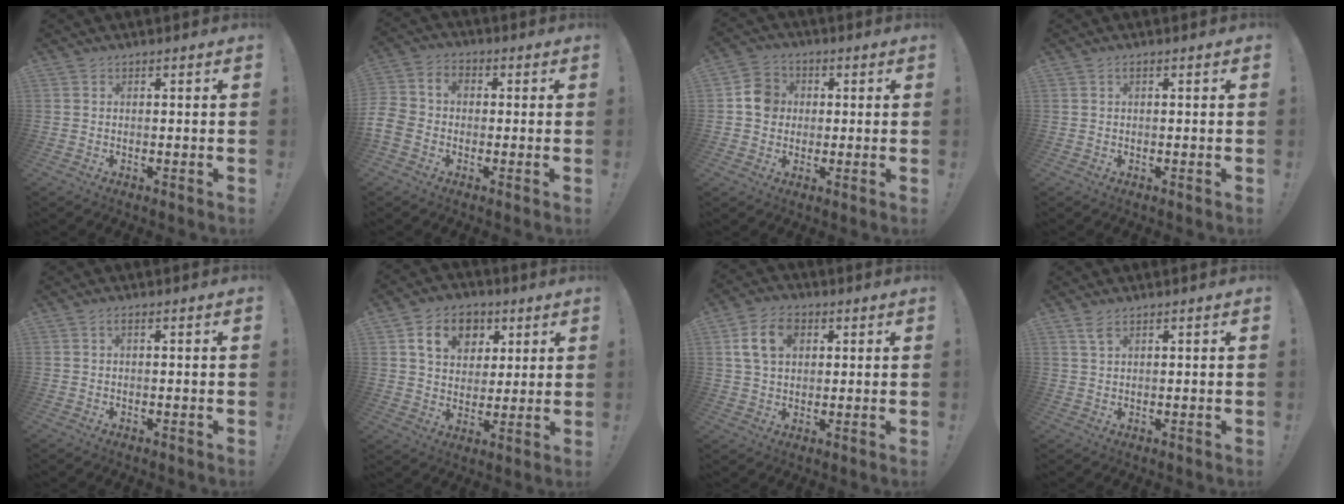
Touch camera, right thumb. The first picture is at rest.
{"total": 7.5, "force": [-2.6, 5.9, 3.8], "torque": [-0.081, 0.019, -0.047]}
{"total": 7.7, "force": [0.6, 7.1, 3.0], "torque": [-0.041, 0.014, 0.016]}
{"total": 0.8, "force": [0.0, 0.2, 0.8], "torque": [-0.022, 0.004, 0.000]}
{"total": 1.3, "force": [-0.2, 0.1, 1.2], "torque": [-0.029, 0.005, -0.004]}
{"total": 12.5, "force": [5.3, 9.6, 6.1], "torque": [-0.083, -0.014, 0.100]}
{"total": 10.8, "force": [3.4, 7.6, 6.9], "torque": [-0.116, 0.007, 0.063]}
{"total": 2.8, "force": [1.6, 1.0, 2.1], "torque": [-0.039, -0.002, 0.028]}